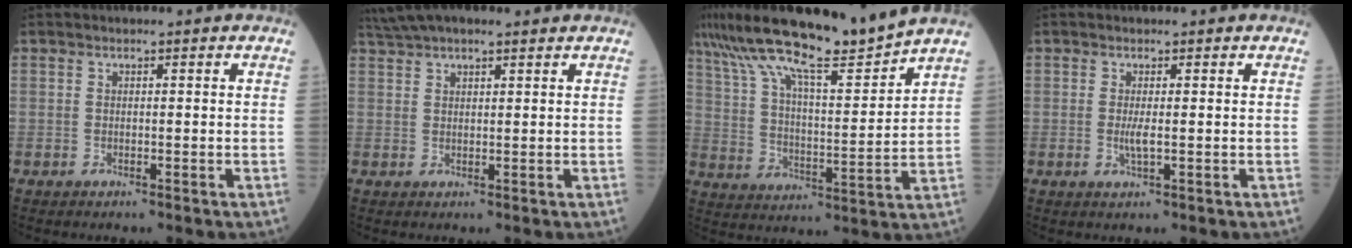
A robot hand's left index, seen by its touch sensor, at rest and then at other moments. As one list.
[{"total": 7.6, "force": [6.3, 1.3, 4.0], "torque": [-0.071, 0.046, 0.107]}, {"total": 15.5, "force": [13.3, -0.2, 7.9], "torque": [-0.143, 0.002, 0.230]}, {"total": 1.8, "force": [-0.2, 0.2, 1.8], "torque": [-0.042, -0.004, -0.001]}]